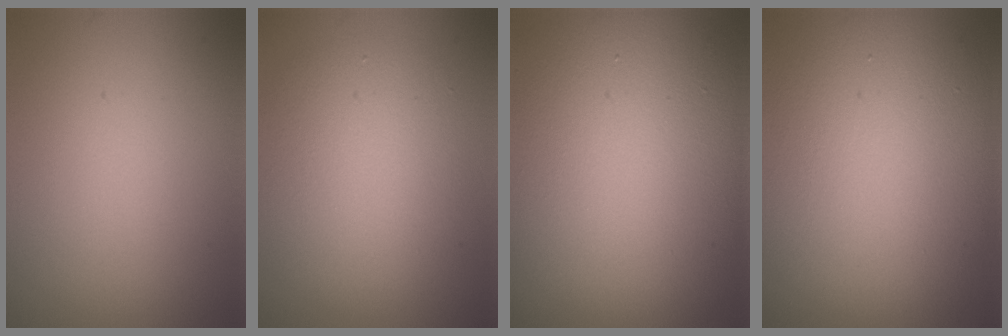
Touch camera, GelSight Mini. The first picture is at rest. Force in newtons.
{"total": 5.7, "press": 5.7, "slide": 0.4}
{"total": 16.4, "press": 16.4, "slide": 0.9}
{"total": 13.8, "press": 13.8, "slide": 1.1}